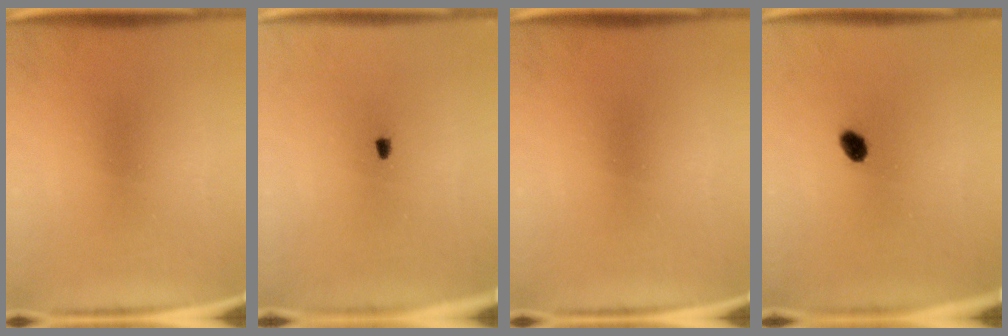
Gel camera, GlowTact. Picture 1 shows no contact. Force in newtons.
{"total": 1.0}
{"total": 0.0}
{"total": 3.0}